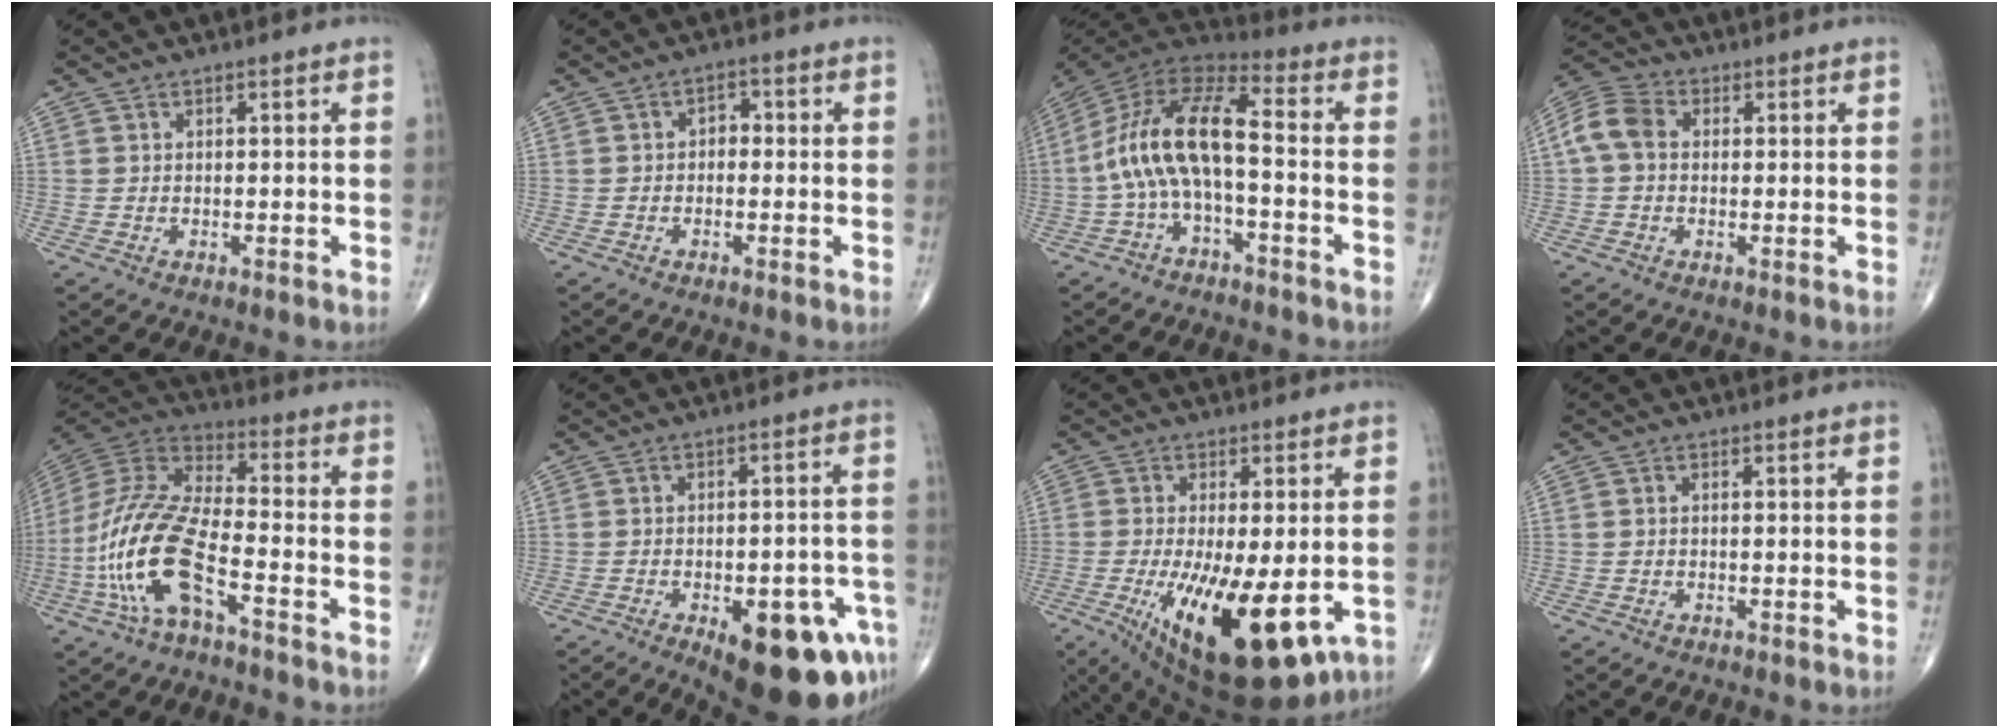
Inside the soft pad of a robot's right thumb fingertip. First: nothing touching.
{"total": 2.3, "force": [-0.3, 1.7, 1.5], "torque": [-0.005, 0.013, -0.014]}
{"total": 14.5, "force": [-2.5, 5.6, 13.1], "torque": [-0.258, 0.065, -0.058]}
{"total": 6.9, "force": [0.5, 5.1, 4.7], "torque": [-0.097, 0.024, 0.002]}
{"total": 17.9, "force": [-6.8, 6.3, 15.3], "torque": [-0.335, 0.044, -0.130]}
{"total": 17.8, "force": [-8.4, 7.2, 14.0], "torque": [-0.131, 0.030, -0.096]}
{"total": 20.9, "force": [-7.4, 8.0, 17.8], "torque": [-0.261, -0.026, -0.092]}
{"total": 0.5, "force": [-0.2, 0.2, 0.4], "torque": [-0.008, 0.000, -0.006]}